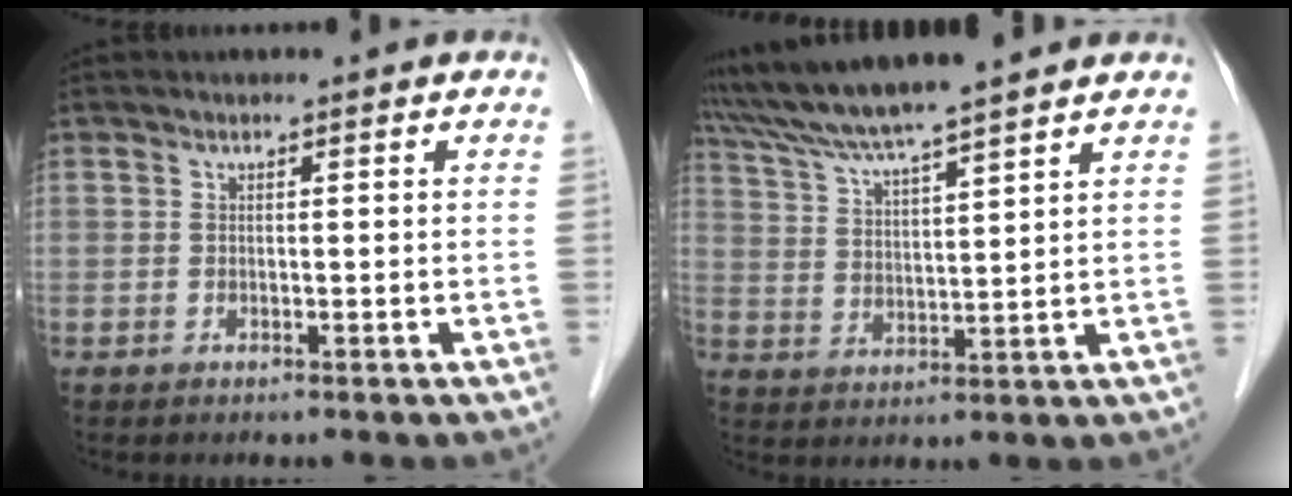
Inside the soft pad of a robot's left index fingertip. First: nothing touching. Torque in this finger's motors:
{"motor_torque": [0.60, -1.43, 1.05, 0.21]}